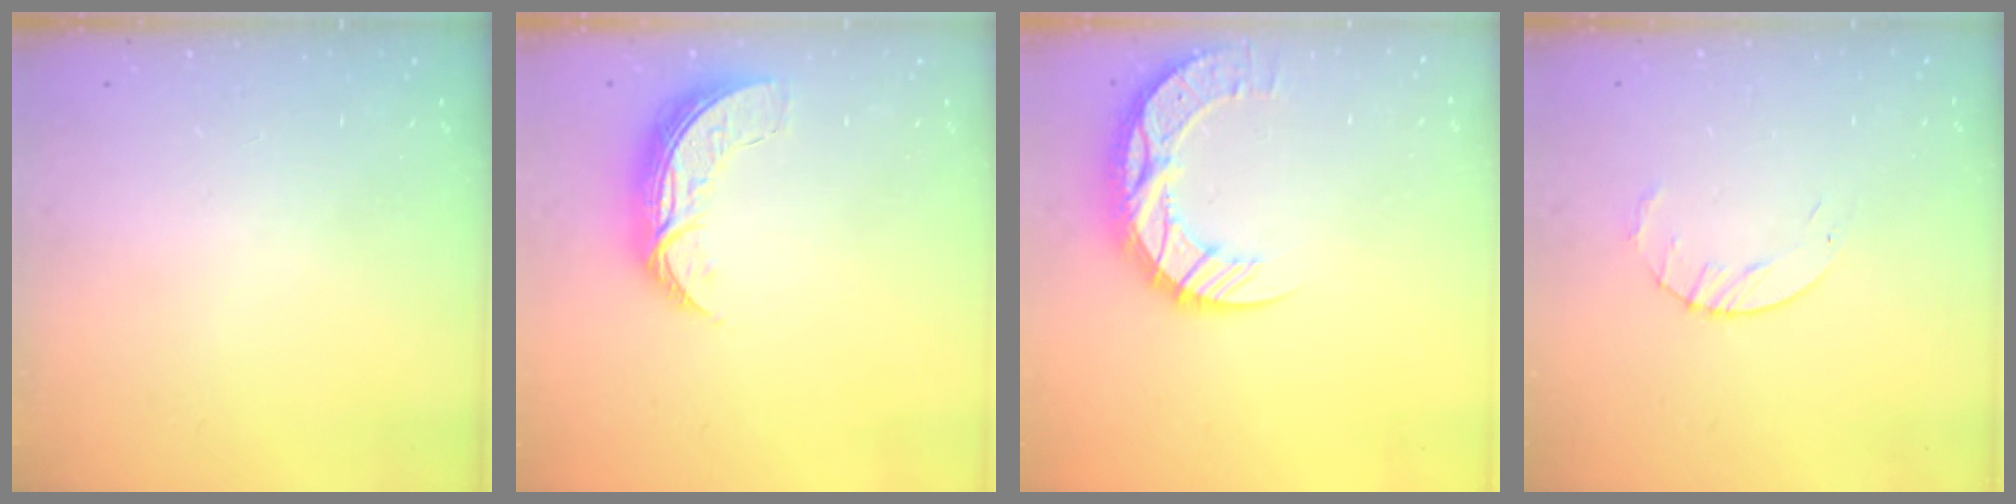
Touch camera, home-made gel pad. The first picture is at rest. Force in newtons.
{"total": 7.8, "press": 7.8, "slide": 0.7}
{"total": 13.3, "press": 13.2, "slide": 1.0}
{"total": 3.5, "press": 3.5, "slide": 0.4}